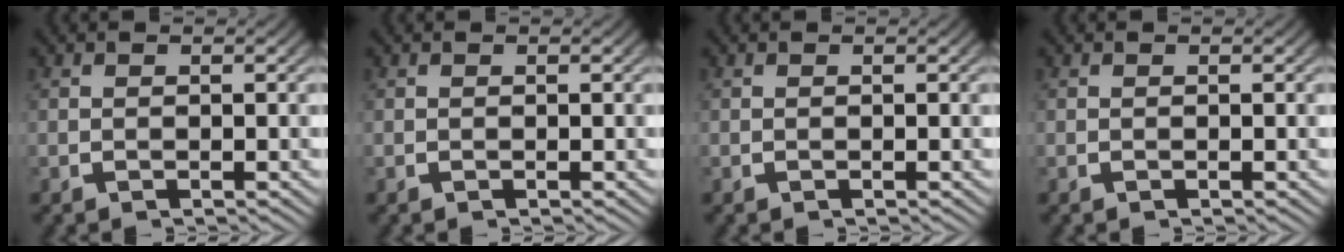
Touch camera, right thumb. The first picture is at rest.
{"total": 0.0}
{"total": 0.0}
{"total": 0.0}